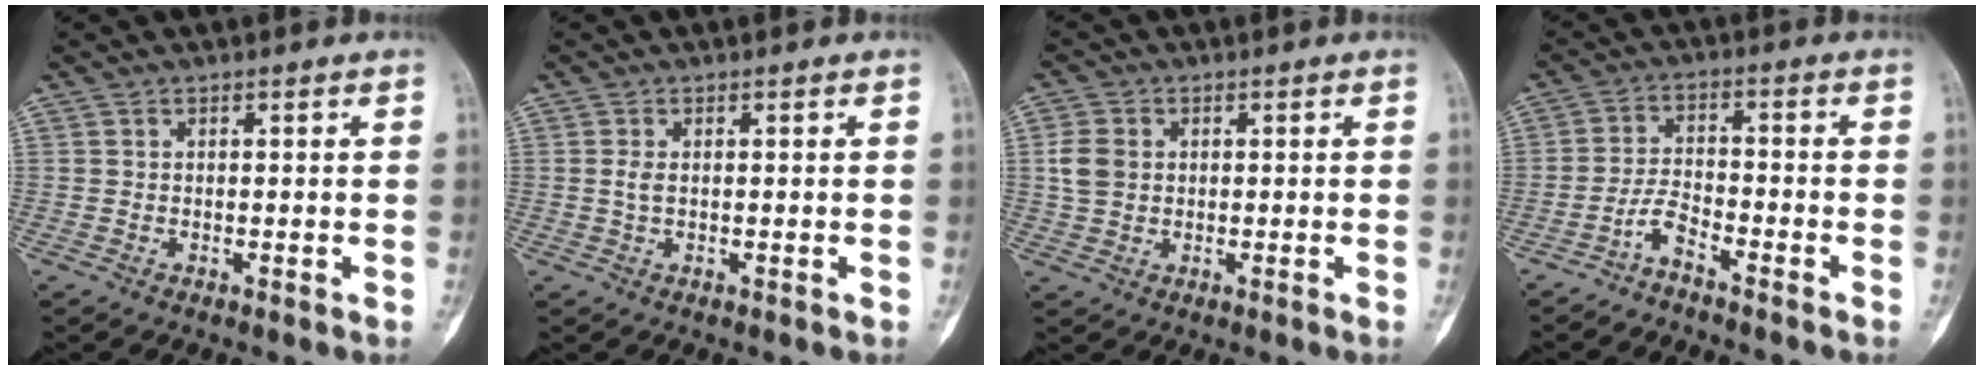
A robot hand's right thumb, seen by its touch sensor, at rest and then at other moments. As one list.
[{"total": 1.4, "force": [0.1, 0.7, 1.2], "torque": [-0.030, 0.000, 0.003]}, {"total": 4.6, "force": [0.4, 3.7, 2.8], "torque": [-0.056, 0.004, 0.006]}, {"total": 3.8, "force": [-3.1, 0.7, 2.0], "torque": [-0.044, 0.025, -0.064]}]